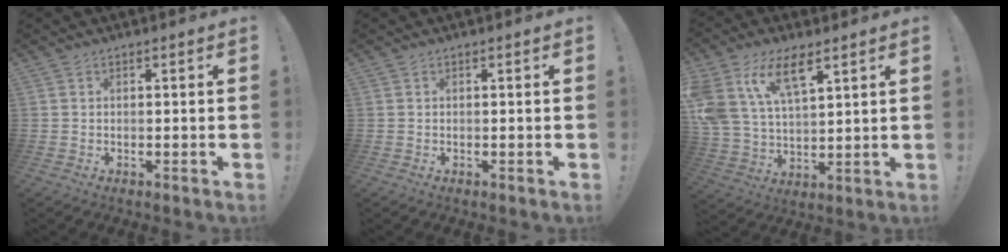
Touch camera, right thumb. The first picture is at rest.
{"total": 0.0}
{"total": 14.2, "force": [8.2, 7.1, 9.2], "torque": [-0.193, -0.032, 0.151]}